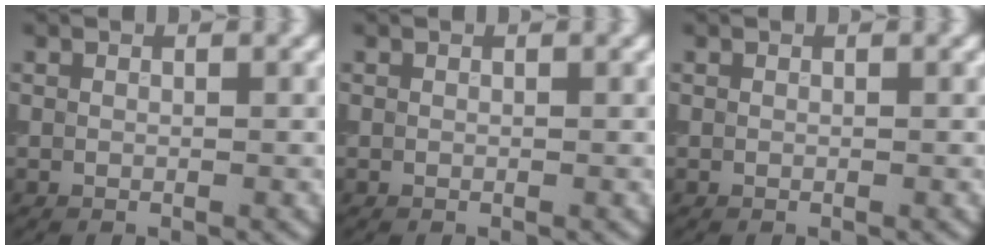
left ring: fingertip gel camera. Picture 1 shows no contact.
{"total": 0.0}
{"total": 0.0}